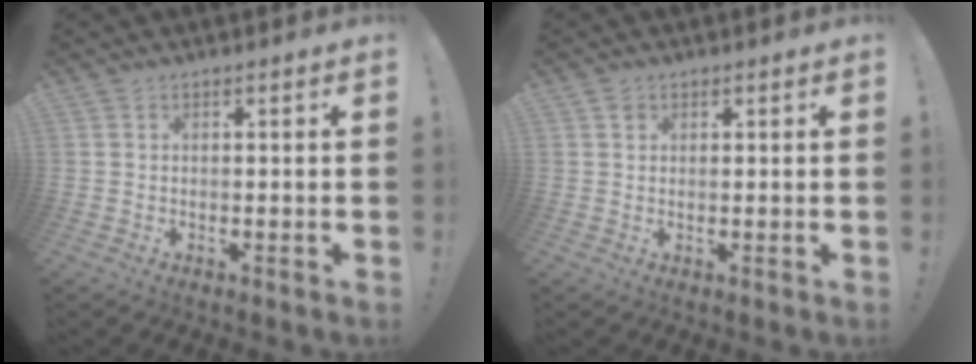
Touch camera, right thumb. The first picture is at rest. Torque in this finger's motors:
{"motor_torque": [-0.13, 0.41, 0.27, 0.02, -0.01]}